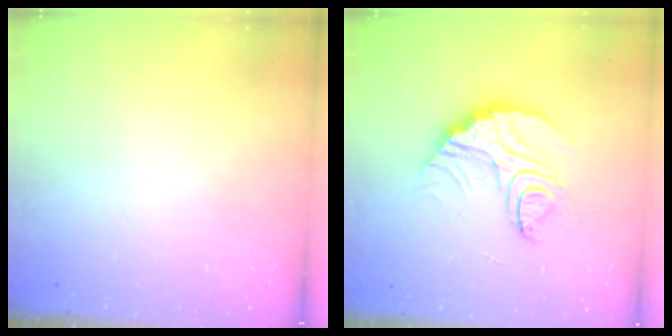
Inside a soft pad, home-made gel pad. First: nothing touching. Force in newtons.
{"total": 12.3, "press": 12.2, "slide": 1.1}